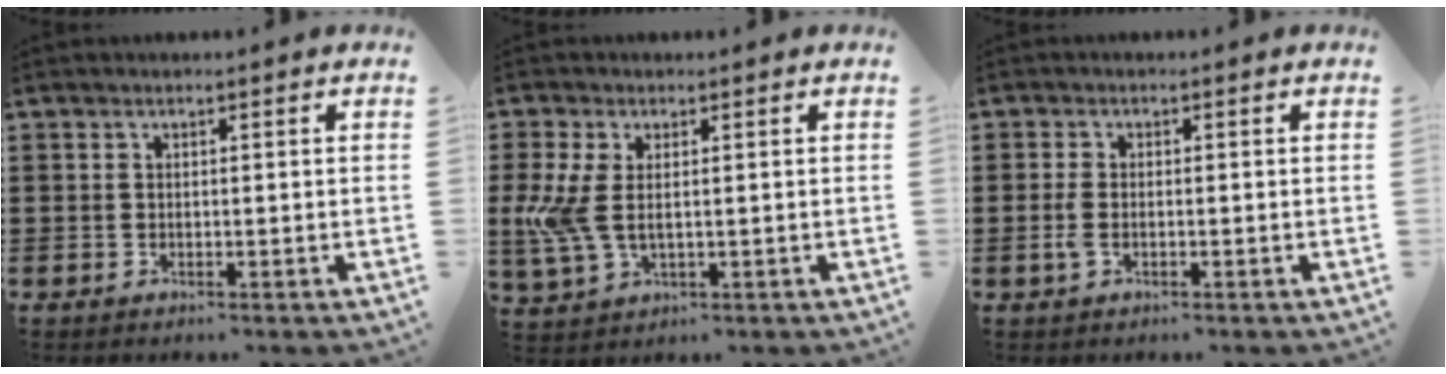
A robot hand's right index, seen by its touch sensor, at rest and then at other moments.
{"total": 6.2, "force": [0.3, 3.2, 5.3], "torque": [-0.135, -0.004, -0.001]}
{"total": 2.2, "force": [-0.4, 1.0, 1.9], "torque": [-0.052, -0.006, -0.013]}